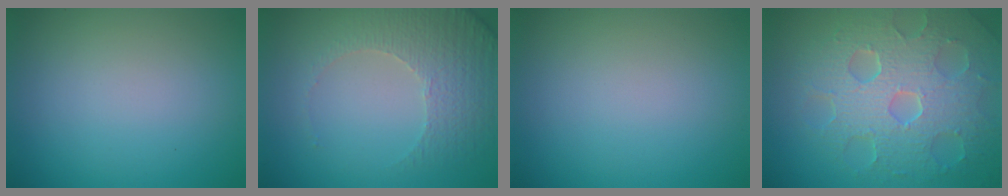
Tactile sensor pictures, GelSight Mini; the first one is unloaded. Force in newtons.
{"total": 4.9, "press": 3.6, "slide": 3.3}
{"total": 0.0}
{"total": 8.8, "press": 6.2, "slide": 6.2}